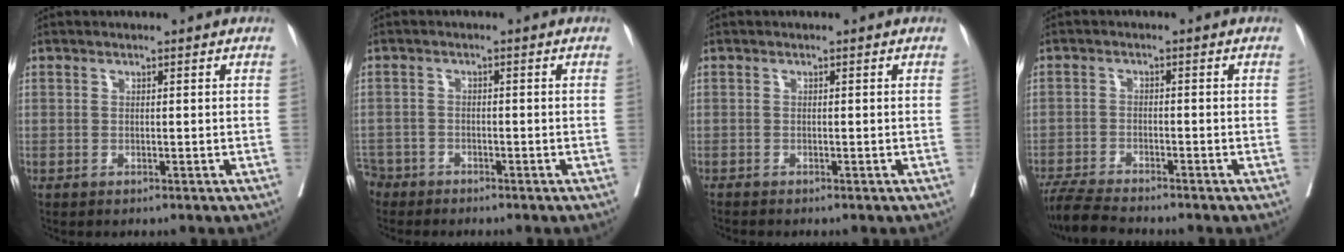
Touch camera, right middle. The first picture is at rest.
{"total": 4.3, "force": [-3.8, 1.9, -0.4], "torque": [0.006, -0.003, -0.078]}
{"total": 1.1, "force": [-1.0, -0.2, 0.3], "torque": [-0.007, -0.001, -0.020]}
{"total": 6.8, "force": [-6.2, 0.1, 2.7], "torque": [-0.045, -0.023, -0.110]}